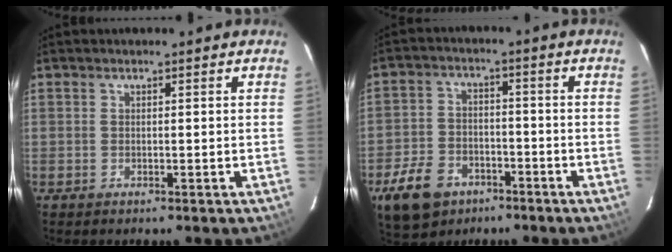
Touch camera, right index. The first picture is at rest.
{"total": 12.0, "force": [-6.9, 8.0, 5.5], "torque": [-0.149, 0.009, -0.107]}